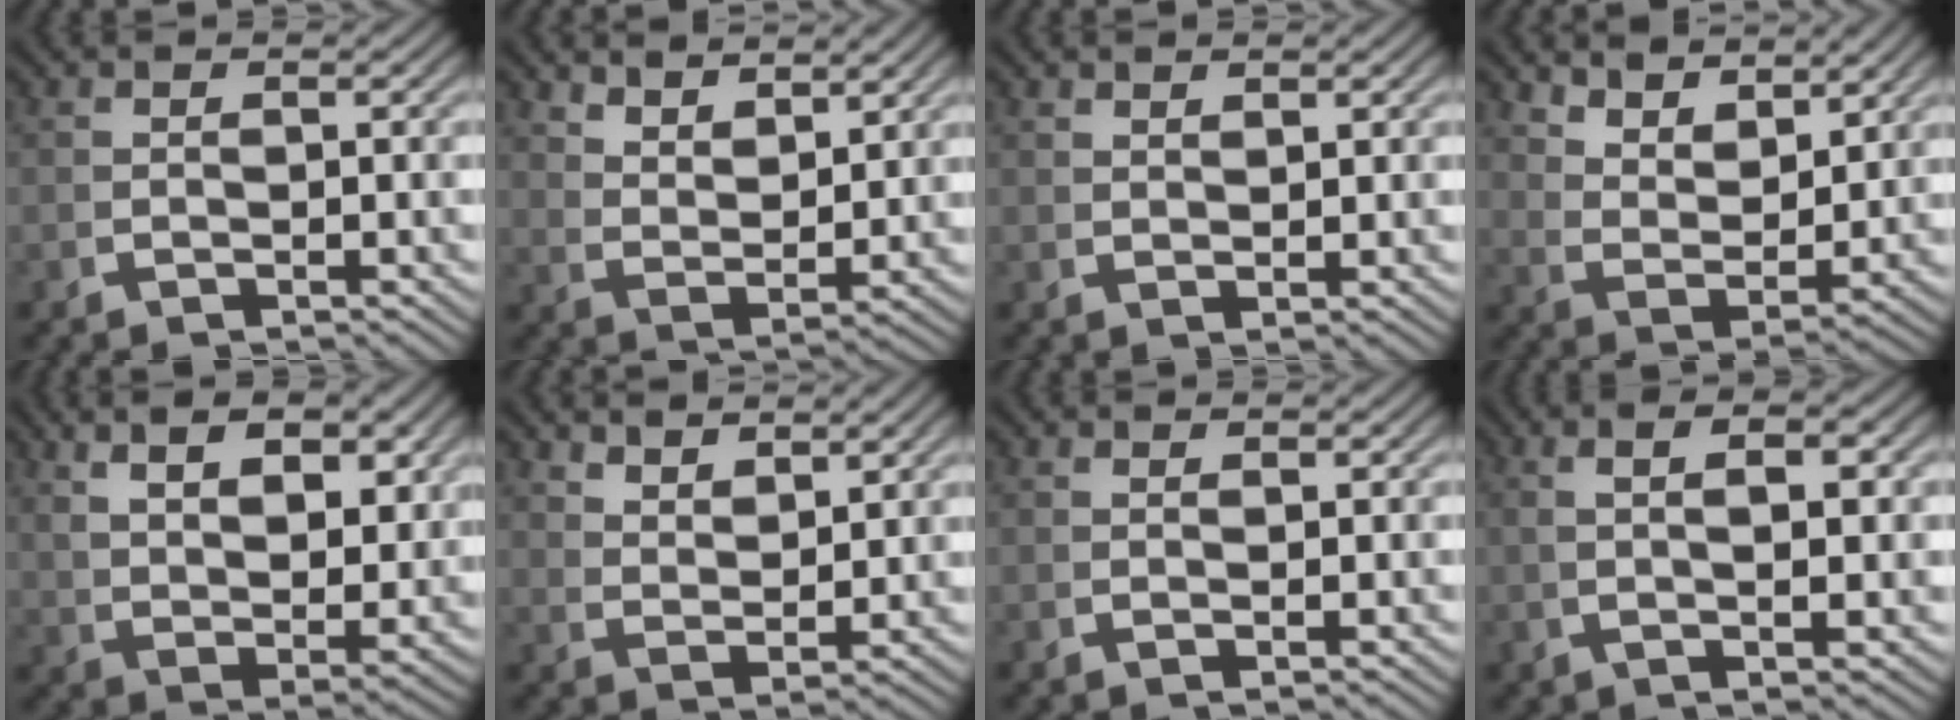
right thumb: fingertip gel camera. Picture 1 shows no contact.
{"total": 3.8, "force": [3.2, 0.9, 1.8], "torque": [-0.037, -0.009, 0.070]}
{"total": 1.4, "force": [1.4, -0.3, 0.1], "torque": [0.005, 0.004, 0.031]}
{"total": 5.3, "force": [3.4, 2.3, 3.3], "torque": [-0.076, -0.015, 0.071]}
{"total": 7.3, "force": [2.9, 3.8, 5.5], "torque": [-0.088, -0.019, 0.065]}
{"total": 3.3, "force": [3.0, 0.5, 1.2], "torque": [-0.022, -0.004, 0.067]}
{"total": 0.6, "force": [0.4, 0.0, 0.5], "torque": [-0.010, 0.000, 0.009]}
{"total": 3.9, "force": [0.9, 0.6, 3.8], "torque": [-0.064, 0.008, 0.017]}